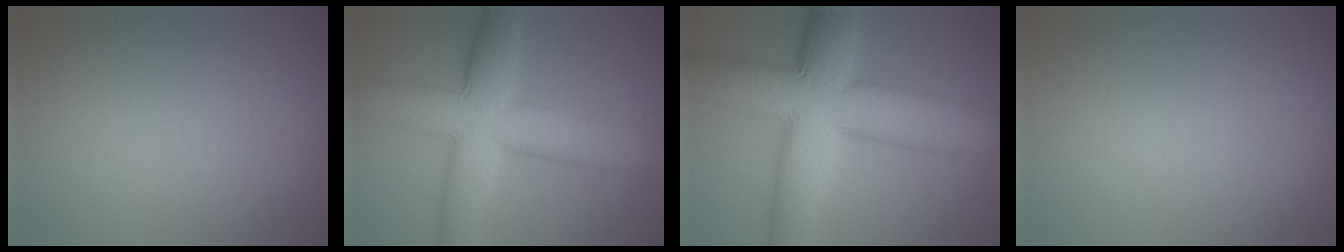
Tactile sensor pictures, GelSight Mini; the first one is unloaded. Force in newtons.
{"total": 9.7, "press": 9.6, "slide": 0.2}
{"total": 12.8, "press": 12.8, "slide": 0.3}
{"total": 0.0}